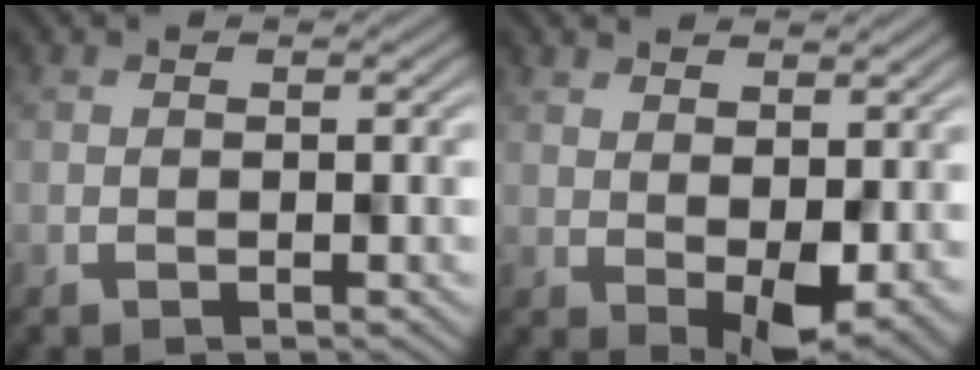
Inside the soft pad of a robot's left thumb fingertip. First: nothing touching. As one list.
[{"total": 3.6, "force": [1.4, 1.6, 3.0], "torque": [-0.048, -0.016, 0.032]}]